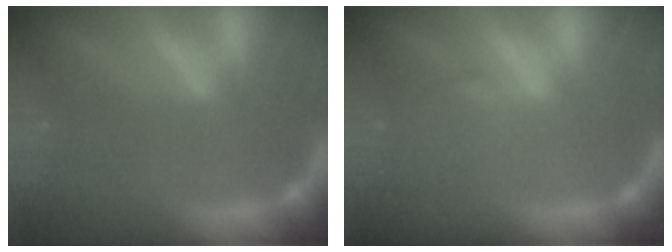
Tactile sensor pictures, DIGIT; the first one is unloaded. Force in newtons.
{"total": 2.9}